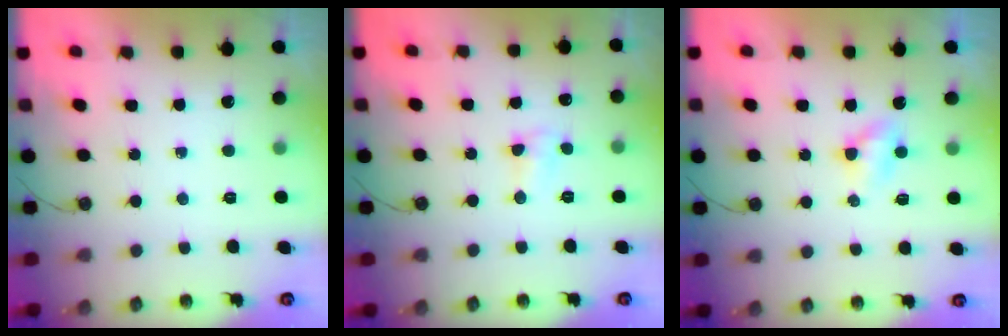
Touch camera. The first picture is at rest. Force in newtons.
{"total": 5.3, "press": 5.2, "slide": 0.9}
{"total": 3.0, "press": 3.0, "slide": 0.3}